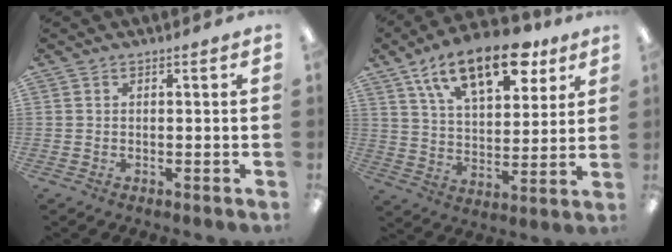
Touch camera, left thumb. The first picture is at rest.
{"total": 19.0, "force": [11.9, 8.8, 11.9], "torque": [-0.187, -0.050, 0.202]}